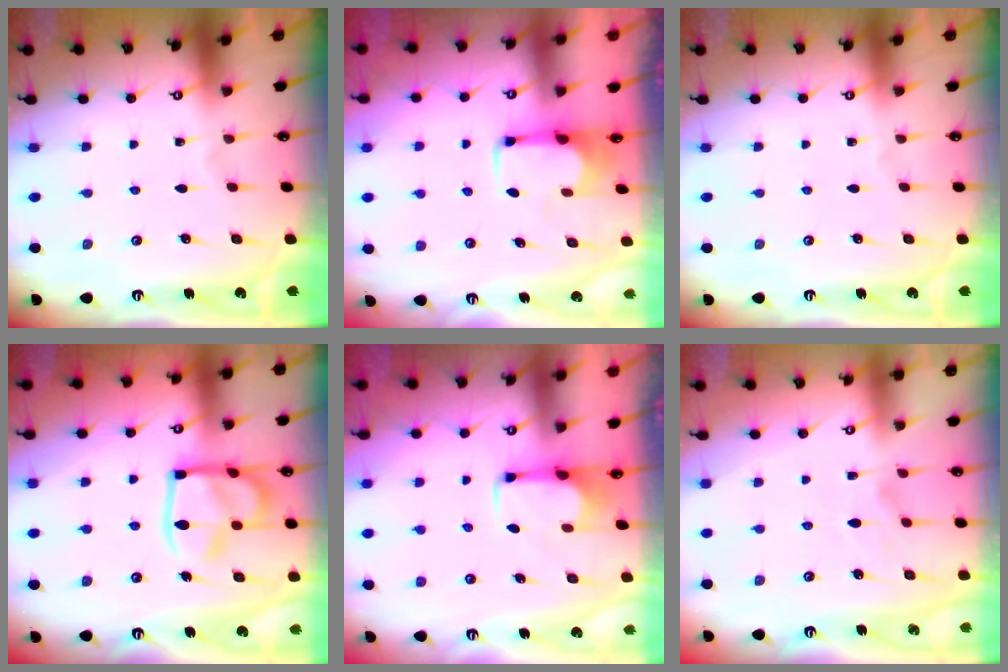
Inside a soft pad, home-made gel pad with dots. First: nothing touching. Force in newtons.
{"total": 1.8, "press": 1.6, "slide": 0.8}
{"total": 0.0}
{"total": 17.1, "press": 17.0, "slide": 1.9}
{"total": 2.8, "press": 2.7, "slide": 0.7}
{"total": 2.4, "press": 2.1, "slide": 1.3}